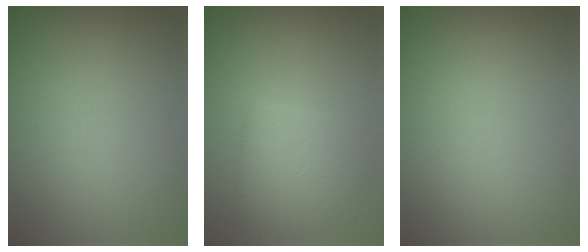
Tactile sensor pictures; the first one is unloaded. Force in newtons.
{"total": 3.3, "press": 3.3, "slide": 0.1}
{"total": 0.0}